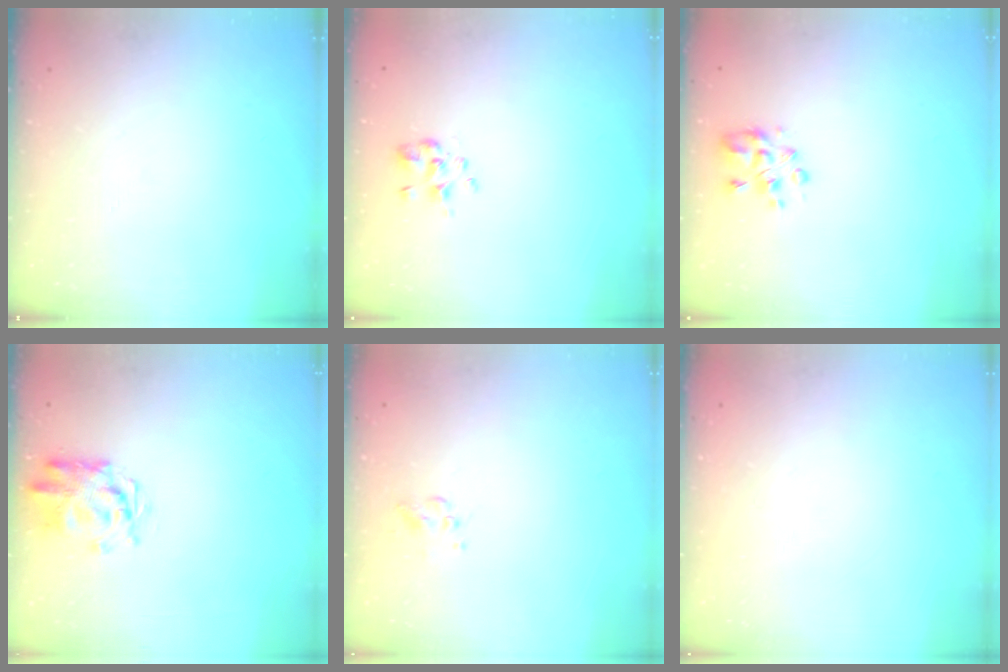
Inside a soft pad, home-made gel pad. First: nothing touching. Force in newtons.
{"total": 2.3, "press": 2.2, "slide": 0.8}
{"total": 5.5, "press": 5.4, "slide": 1.0}
{"total": 3.8, "press": 3.5, "slide": 1.4}
{"total": 3.0, "press": 2.9, "slide": 0.8}
{"total": 1.9, "press": 1.9, "slide": 0.2}